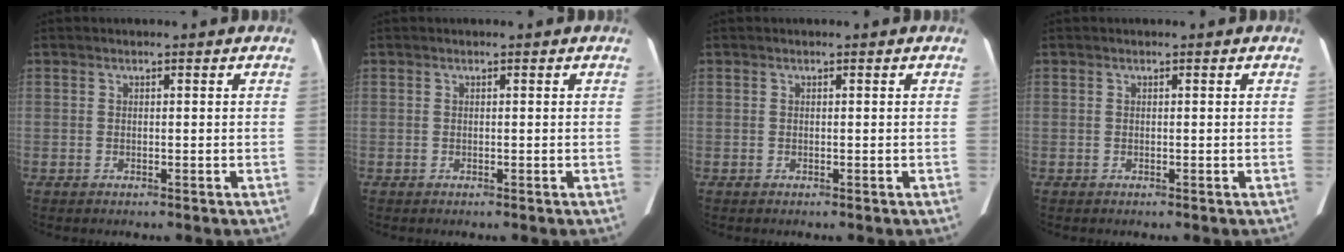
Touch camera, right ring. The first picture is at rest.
{"total": 0.0}
{"total": 0.0}
{"total": 0.0}